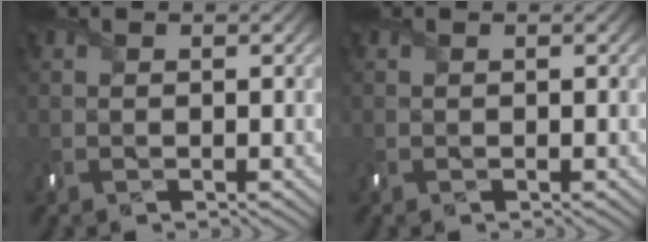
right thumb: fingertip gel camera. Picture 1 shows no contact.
{"total": 0.0}